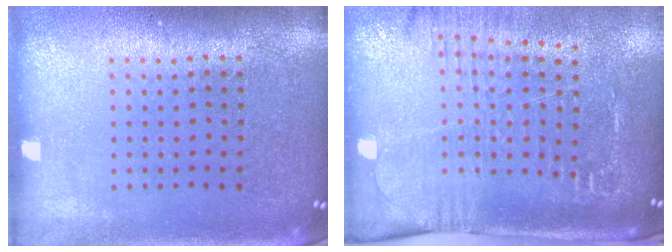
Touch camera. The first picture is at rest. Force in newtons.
{"total": 2.6, "press": 2.0, "slide": 1.6}